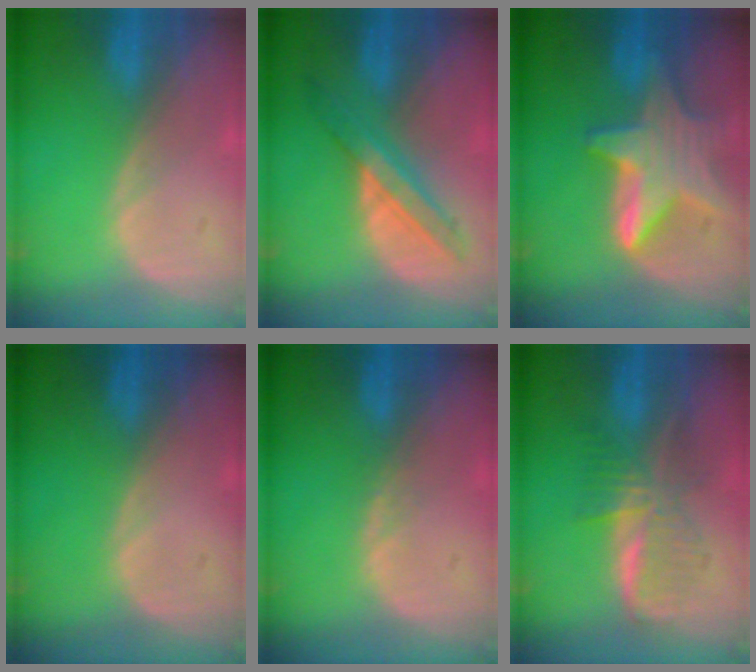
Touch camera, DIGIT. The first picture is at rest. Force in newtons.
{"total": 6.3, "press": 6.2, "slide": 1.2}
{"total": 9.3, "press": 9.3, "slide": 0.8}
{"total": 0.0}
{"total": 0.8, "press": 0.8, "slide": 0.3}
{"total": 6.3, "press": 6.3, "slide": 0.1}